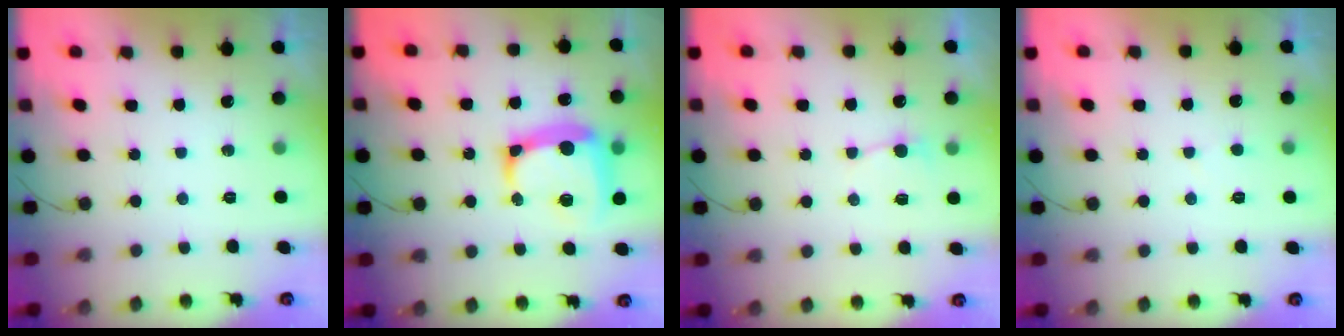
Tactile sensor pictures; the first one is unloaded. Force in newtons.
{"total": 14.7, "press": 14.5, "slide": 2.8}
{"total": 3.7, "press": 3.7, "slide": 0.5}
{"total": 2.3, "press": 2.3, "slide": 0.3}